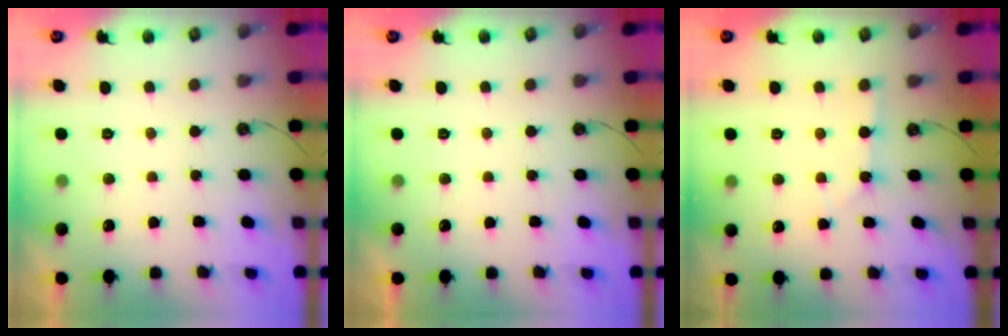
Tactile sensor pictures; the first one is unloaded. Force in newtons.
{"total": 0.0}
{"total": 1.0, "press": 1.0, "slide": 0.1}